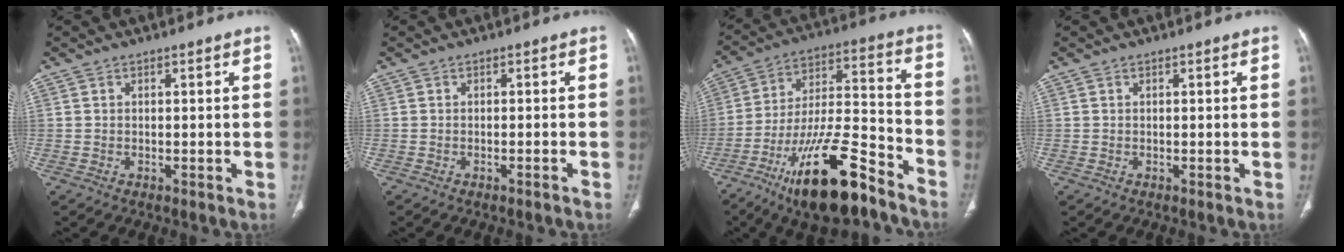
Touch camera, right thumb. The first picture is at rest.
{"total": 1.1, "force": [-0.8, -0.1, 0.7], "torque": [-0.019, 0.007, -0.007]}
{"total": 21.5, "force": [-13.8, 6.1, 15.3], "torque": [-0.272, 0.074, -0.235]}
{"total": 0.0}